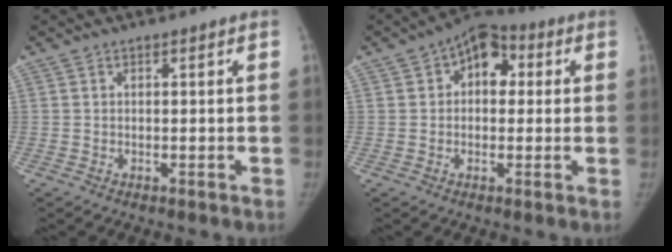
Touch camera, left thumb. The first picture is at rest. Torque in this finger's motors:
{"motor_torque": [-0.24, 0.42, 0.03, -0.10, 0.06]}